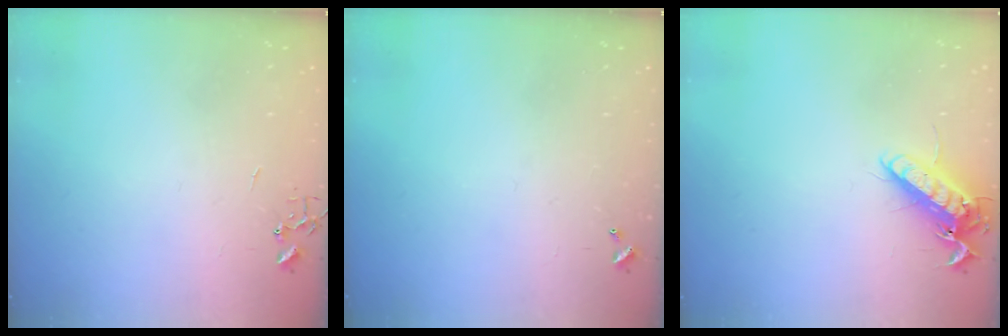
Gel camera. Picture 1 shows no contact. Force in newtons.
{"total": 0.0}
{"total": 12.8, "press": 12.7, "slide": 1.8}